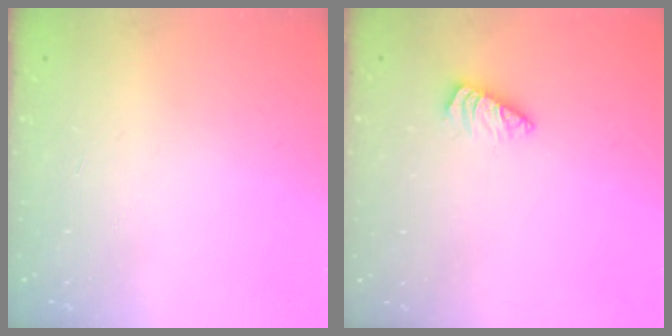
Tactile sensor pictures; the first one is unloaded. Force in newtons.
{"total": 1.5, "press": 1.5, "slide": 0.3}